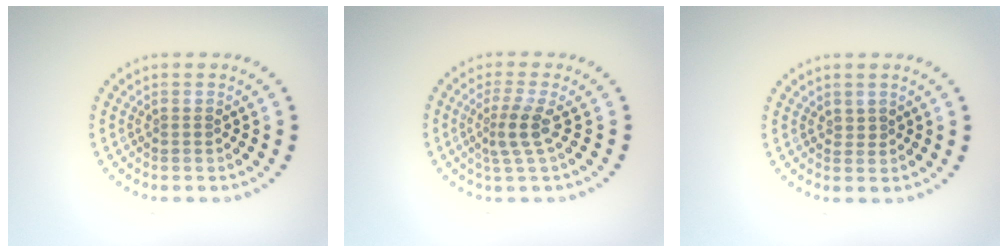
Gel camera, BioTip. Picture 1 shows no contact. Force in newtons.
{"total": 2.5, "press": 1.9, "slide": 1.7}
{"total": 0.6, "press": 0.2, "slide": 0.6}